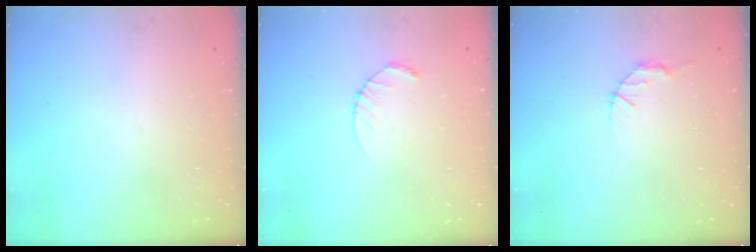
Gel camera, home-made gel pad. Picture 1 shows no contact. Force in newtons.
{"total": 2.6, "press": 2.6, "slide": 0.4}
{"total": 2.8, "press": 2.8, "slide": 0.4}